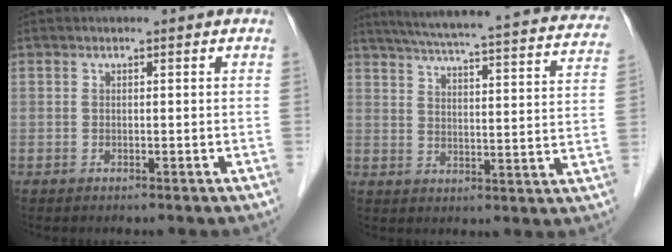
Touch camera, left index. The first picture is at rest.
{"total": 28.3, "force": [25.0, 2.7, 13.0], "torque": [-0.199, -0.030, 0.301]}